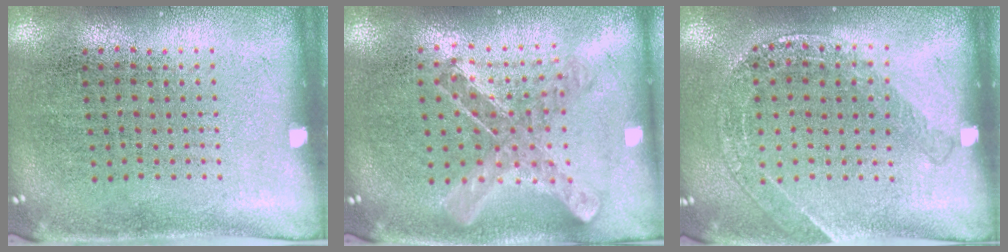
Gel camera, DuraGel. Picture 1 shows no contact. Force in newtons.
{"total": 0.9, "press": 0.9, "slide": 0.1}
{"total": 1.4, "press": 1.3, "slide": 0.3}